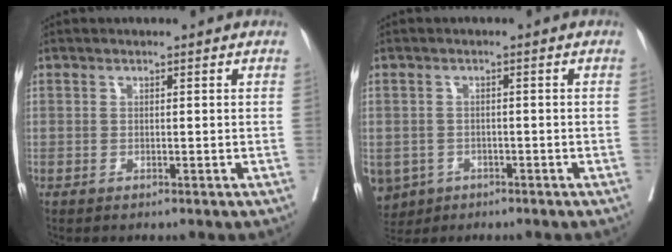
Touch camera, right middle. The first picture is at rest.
{"total": 8.3, "force": [-4.1, 6.8, 2.5], "torque": [-0.074, -0.001, -0.059]}